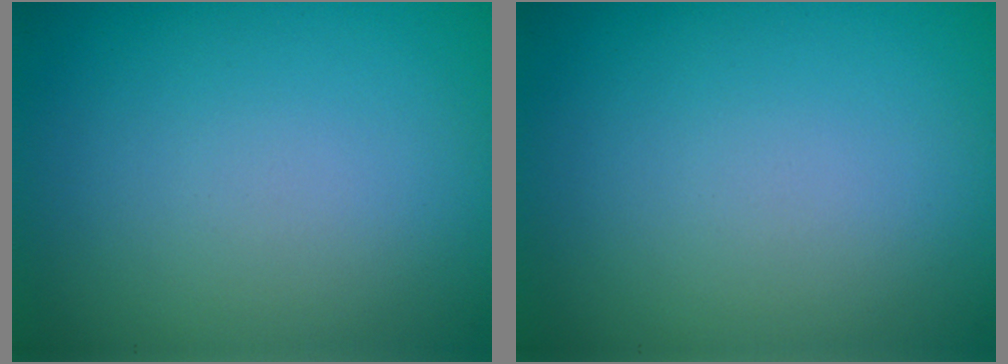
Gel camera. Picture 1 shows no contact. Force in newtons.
{"total": 0.0}